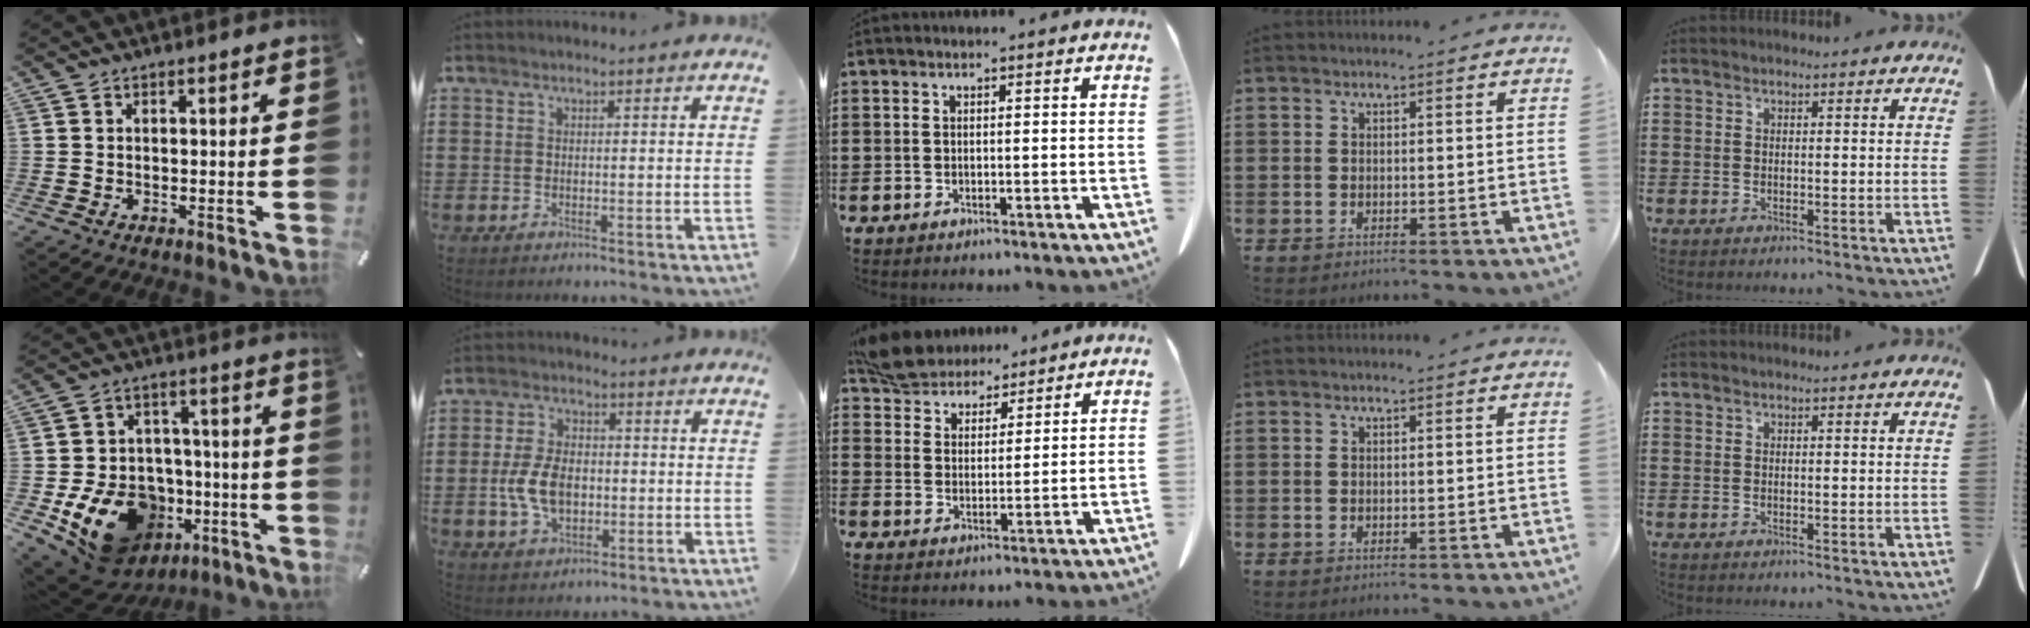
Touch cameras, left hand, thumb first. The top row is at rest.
{"thumb": {"total": 19.2, "force": [-6.6, 14.8, 10.3], "torque": [-0.176, 0.037, -0.085]}, "index": {"total": 7.7, "force": [-1.0, 4.7, 5.9], "torque": [-0.142, 0.002, -0.025]}, "middle": {"total": 6.7, "force": [6.2, 2.3, 1.0], "torque": [-0.052, -0.020, 0.119]}}